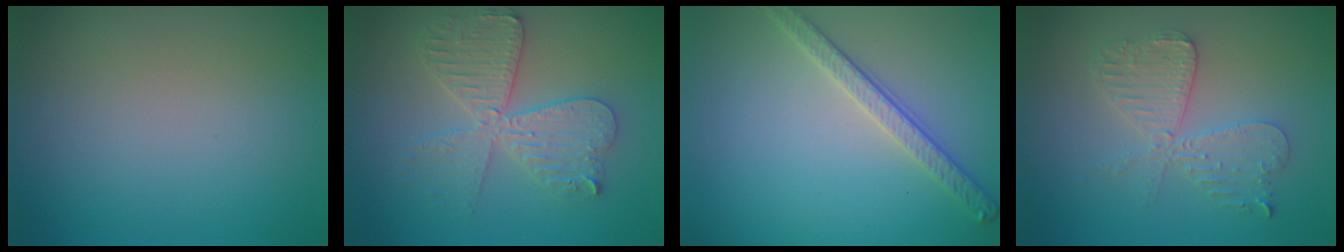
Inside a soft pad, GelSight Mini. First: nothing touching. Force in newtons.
{"total": 4.8, "press": 4.7, "slide": 0.7}
{"total": 2.8, "press": 2.7, "slide": 0.8}
{"total": 4.1, "press": 3.6, "slide": 2.0}